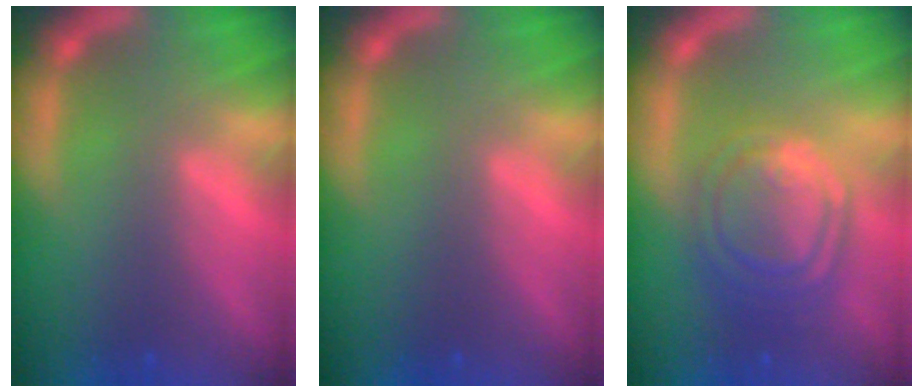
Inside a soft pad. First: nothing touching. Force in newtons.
{"total": 0.0}
{"total": 8.6}